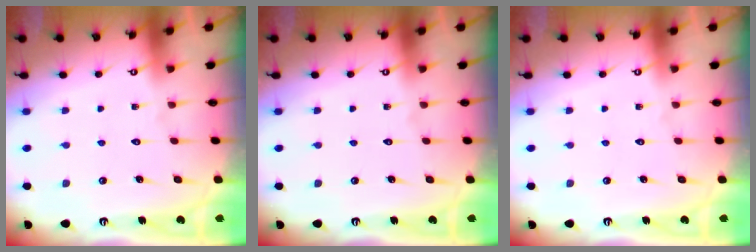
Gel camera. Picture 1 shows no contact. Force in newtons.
{"total": 0.0}
{"total": 0.0}